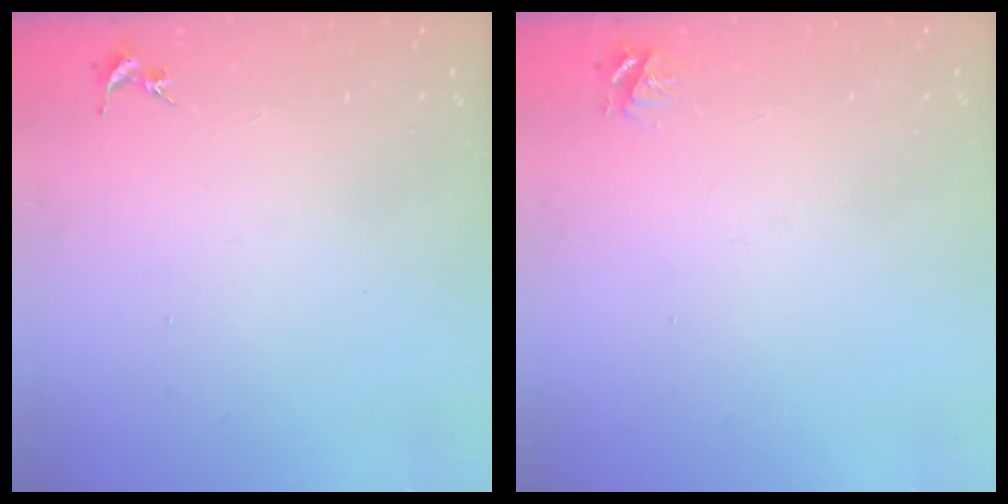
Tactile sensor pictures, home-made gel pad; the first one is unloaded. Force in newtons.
{"total": 4.2, "press": 4.1, "slide": 0.5}